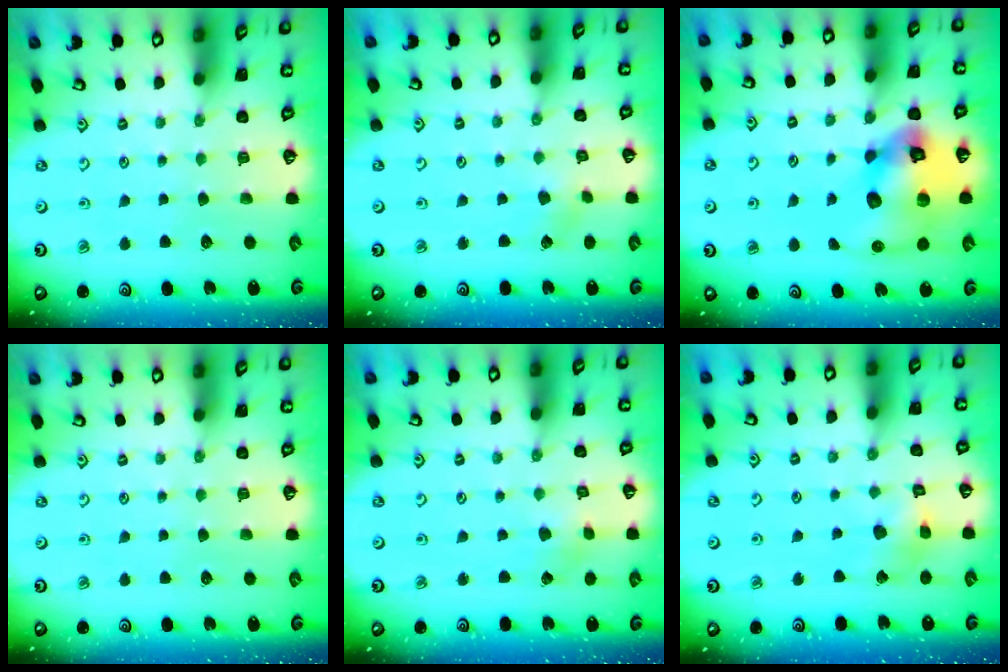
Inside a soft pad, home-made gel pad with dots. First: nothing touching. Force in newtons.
{"total": 2.2, "press": 2.2, "slide": 0.3}
{"total": 19.8, "press": 19.6, "slide": 2.8}
{"total": 0.0}
{"total": 1.2, "press": 1.2, "slide": 0.1}
{"total": 10.2, "press": 10.1, "slide": 1.0}